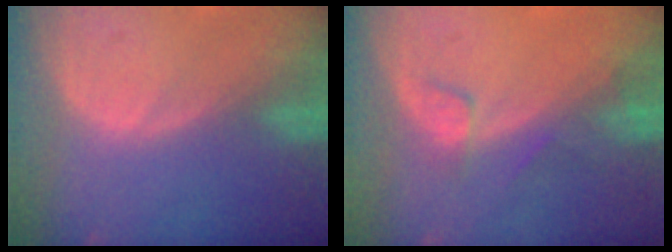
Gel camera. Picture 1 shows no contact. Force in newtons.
{"total": 3.4, "press": 3.0, "slide": 1.5}